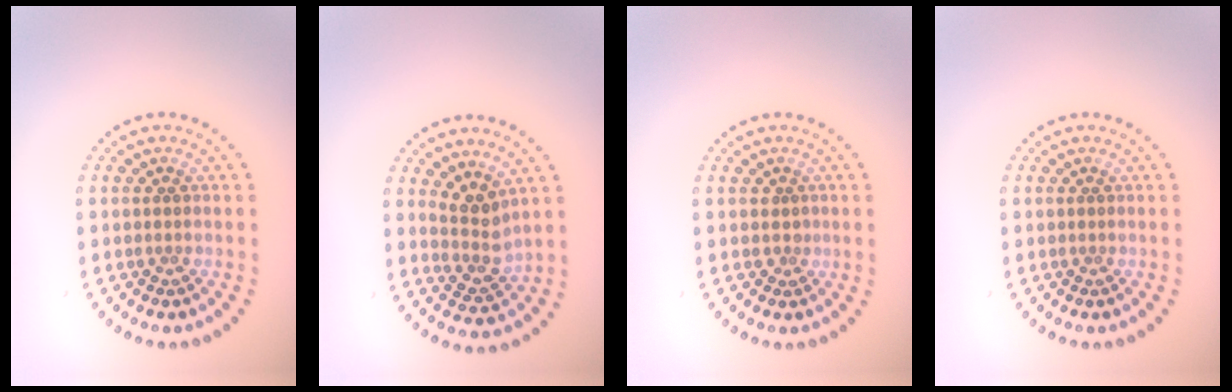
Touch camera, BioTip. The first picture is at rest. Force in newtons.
{"total": 2.6, "press": 2.0, "slide": 1.7}
{"total": 0.7, "press": 0.3, "slide": 0.6}
{"total": 0.0}